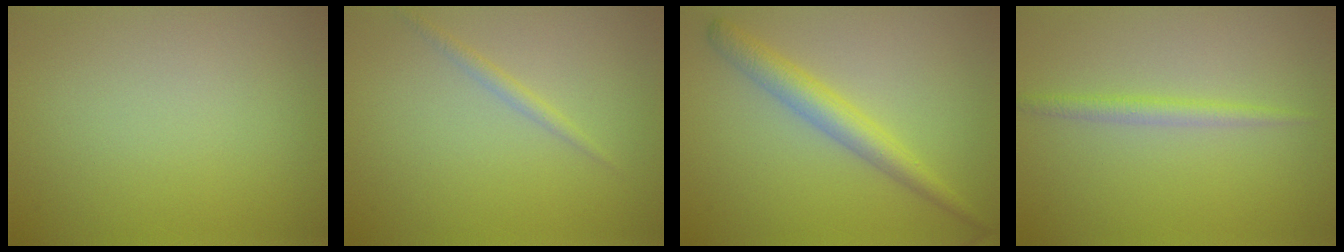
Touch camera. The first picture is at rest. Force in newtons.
{"total": 1.1, "press": 1.1, "slide": 0.0}
{"total": 3.3, "press": 3.3, "slide": 0.1}
{"total": 1.6, "press": 1.6, "slide": 0.1}